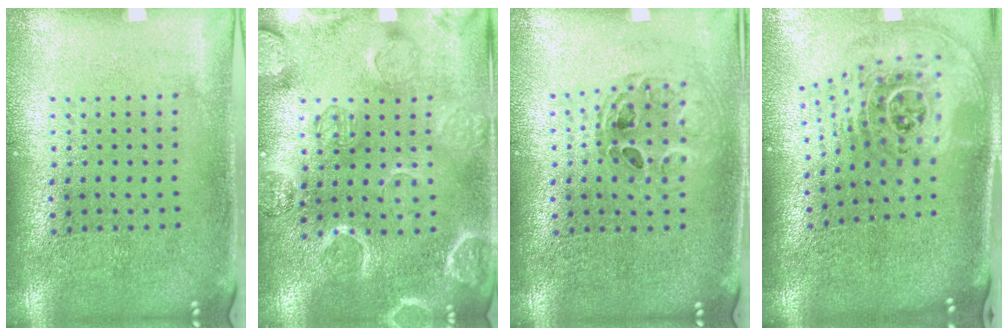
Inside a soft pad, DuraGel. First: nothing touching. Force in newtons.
{"total": 2.7, "press": 2.7, "slide": 0.1}
{"total": 0.8, "press": 0.8, "slide": 0.1}
{"total": 2.8, "press": 1.8, "slide": 2.1}